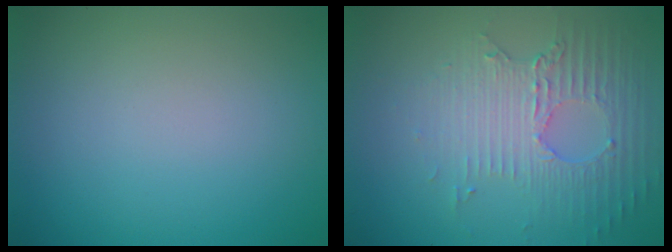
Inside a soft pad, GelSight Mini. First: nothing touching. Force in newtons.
{"total": 4.5, "press": 3.1, "slide": 3.2}